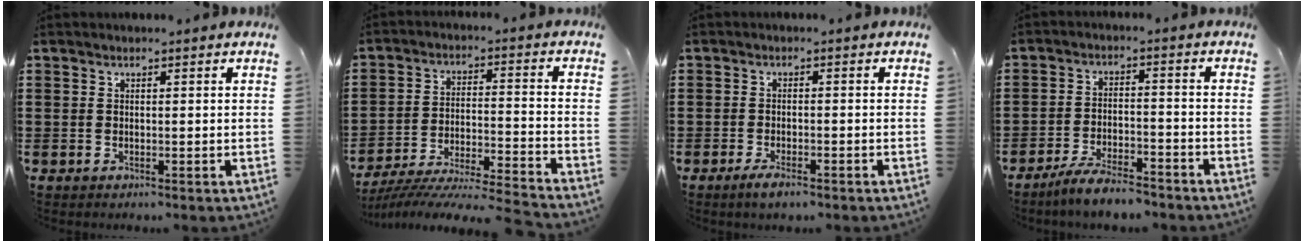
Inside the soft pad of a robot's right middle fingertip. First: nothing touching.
{"total": 7.0, "force": [-6.7, -0.1, 1.9], "torque": [-0.034, -0.009, -0.136]}
{"total": 2.4, "force": [-1.7, 0.6, 1.5], "torque": [-0.032, 0.001, -0.035]}
{"total": 5.6, "force": [-5.2, 0.5, 1.9], "torque": [-0.045, -0.002, -0.103]}